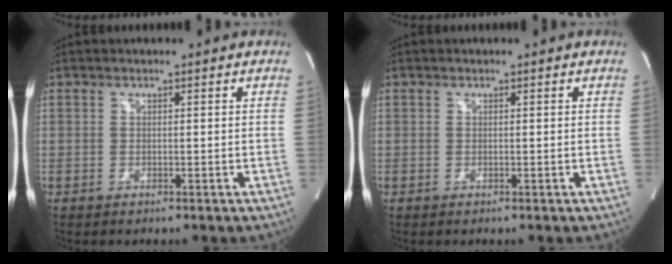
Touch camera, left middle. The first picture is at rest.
{"total": 0.0}